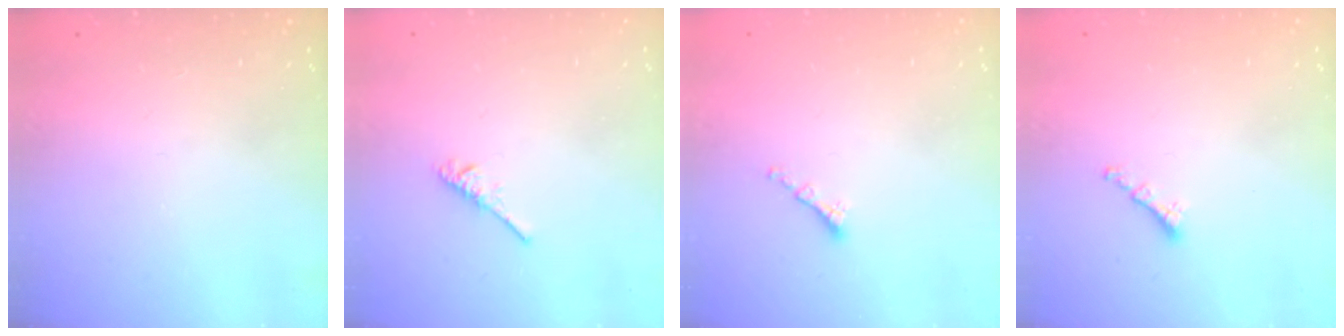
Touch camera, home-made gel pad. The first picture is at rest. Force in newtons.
{"total": 1.9, "press": 1.9, "slide": 0.4}
{"total": 1.3, "press": 1.2, "slide": 0.6}
{"total": 1.2, "press": 1.1, "slide": 0.5}